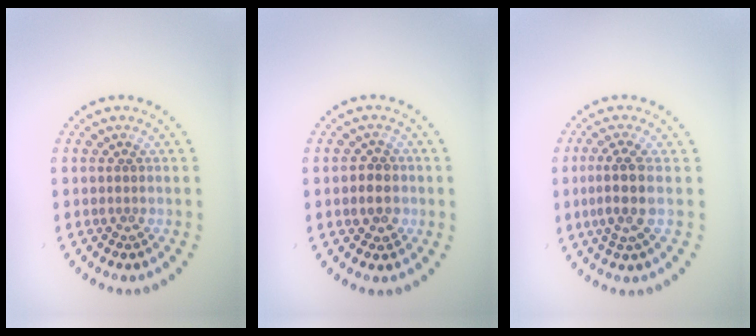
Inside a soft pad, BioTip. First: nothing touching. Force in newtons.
{"total": 1.8, "press": 1.7, "slide": 0.5}
{"total": 2.9, "press": 2.3, "slide": 1.7}